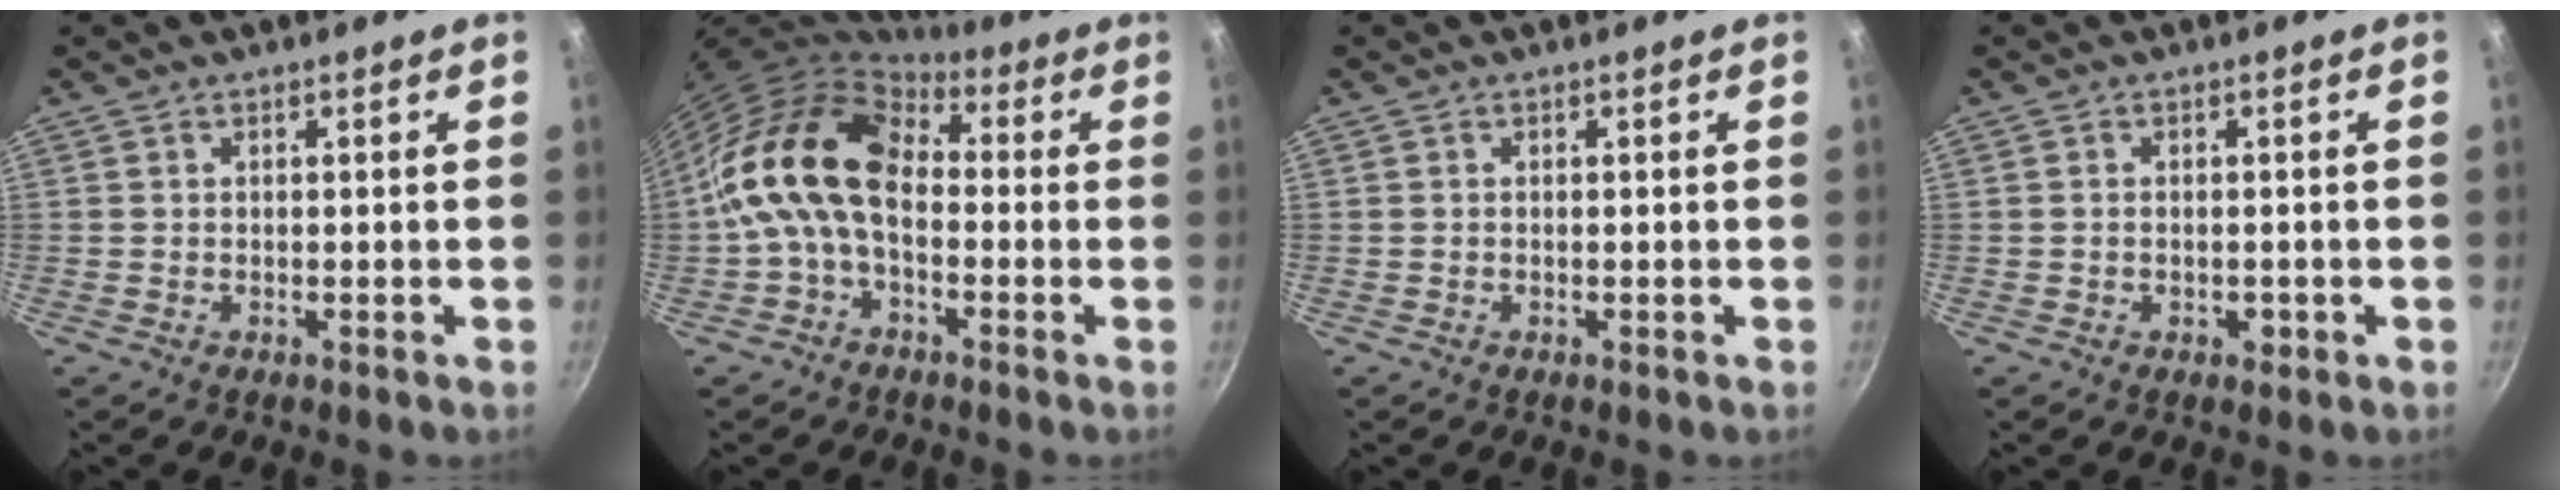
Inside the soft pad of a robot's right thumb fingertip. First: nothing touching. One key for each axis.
{"total": 13.8, "fx": -0.3, "fy": 9.2, "fz": 10.3, "tx": -0.161, "ty": 0.034, "tz": -0.028}
{"total": 0.0}
{"total": 1.8, "fx": -0.6, "fy": 1.2, "fz": 1.3, "tx": -0.017, "ty": 0.002, "tz": -0.008}